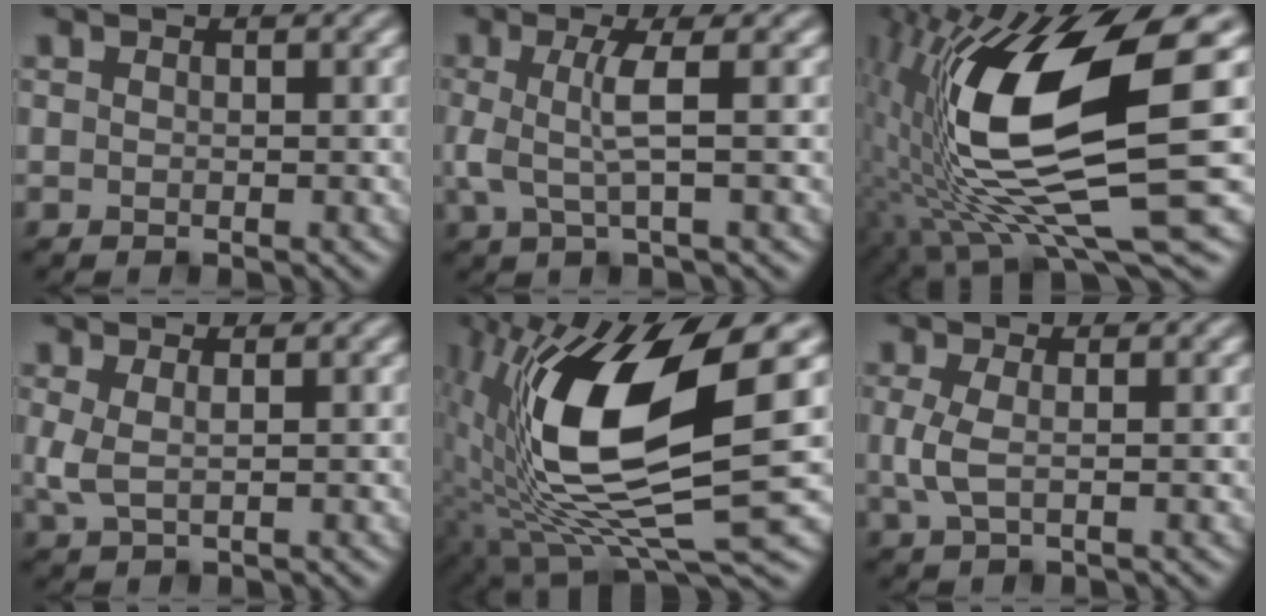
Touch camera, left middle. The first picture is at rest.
{"total": 3.3, "force": [0.2, 0.5, 3.2], "torque": [-0.075, -0.002, 0.006]}
{"total": 14.2, "force": [0.3, 4.4, 13.5], "torque": [-0.263, -0.012, 0.009]}
{"total": 1.9, "force": [0.4, 0.7, 1.7], "torque": [-0.043, -0.001, 0.009]}
{"total": 14.3, "force": [1.6, 5.3, 13.2], "torque": [-0.265, -0.021, 0.028]}
{"total": 2.2, "force": [0.1, 0.8, 2.1], "torque": [-0.050, -0.001, 0.000]}